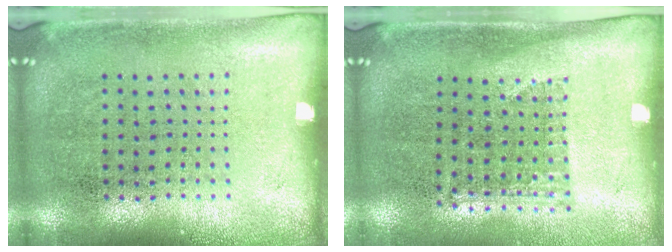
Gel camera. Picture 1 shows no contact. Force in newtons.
{"total": 1.1, "press": 0.9, "slide": 0.6}